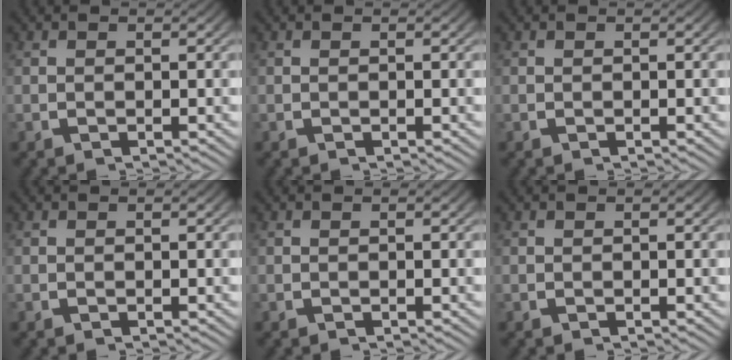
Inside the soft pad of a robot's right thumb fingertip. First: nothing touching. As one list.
[{"total": 0.0}, {"total": 0.0}, {"total": 0.0}, {"total": 0.0}, {"total": 0.0}]